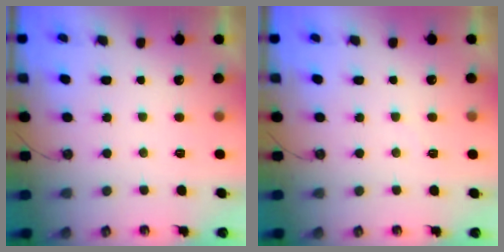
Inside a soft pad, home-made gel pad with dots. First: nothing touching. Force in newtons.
{"total": 3.4, "press": 3.4, "slide": 0.4}